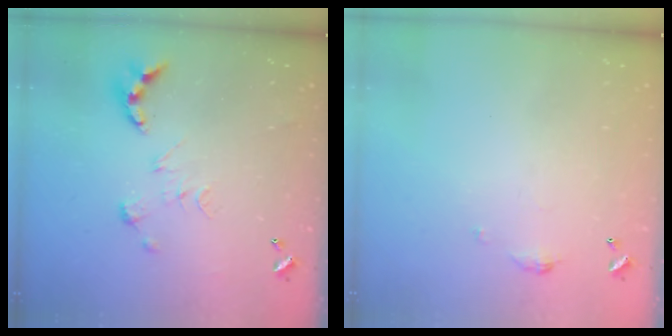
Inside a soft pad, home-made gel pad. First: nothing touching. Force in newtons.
{"total": 3.5, "press": 3.5, "slide": 0.6}